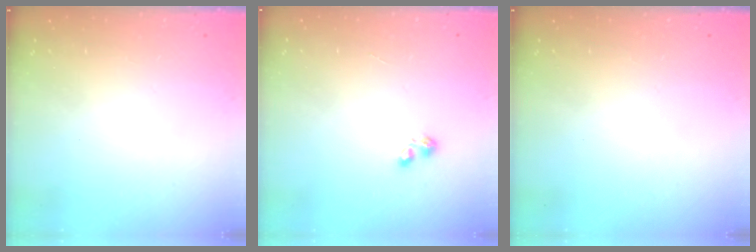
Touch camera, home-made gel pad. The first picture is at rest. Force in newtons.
{"total": 2.2, "press": 2.2, "slide": 0.4}
{"total": 0.0}